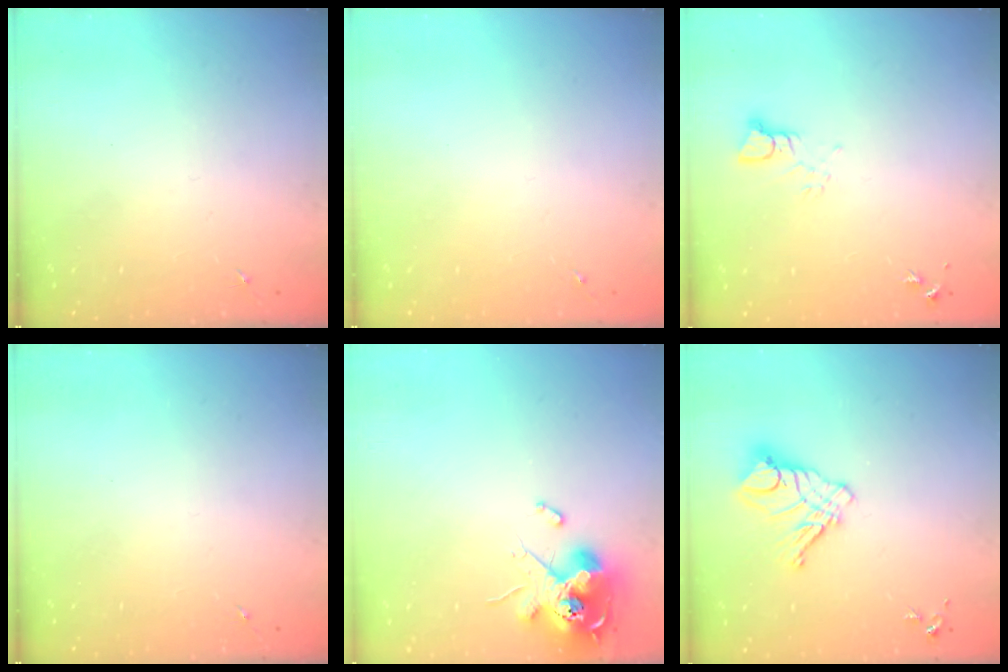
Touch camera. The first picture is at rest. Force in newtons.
{"total": 0.0}
{"total": 3.4, "press": 3.4, "slide": 0.3}
{"total": 0.0}
{"total": 14.0, "press": 13.9, "slide": 1.5}
{"total": 11.6, "press": 11.5, "slide": 1.1}